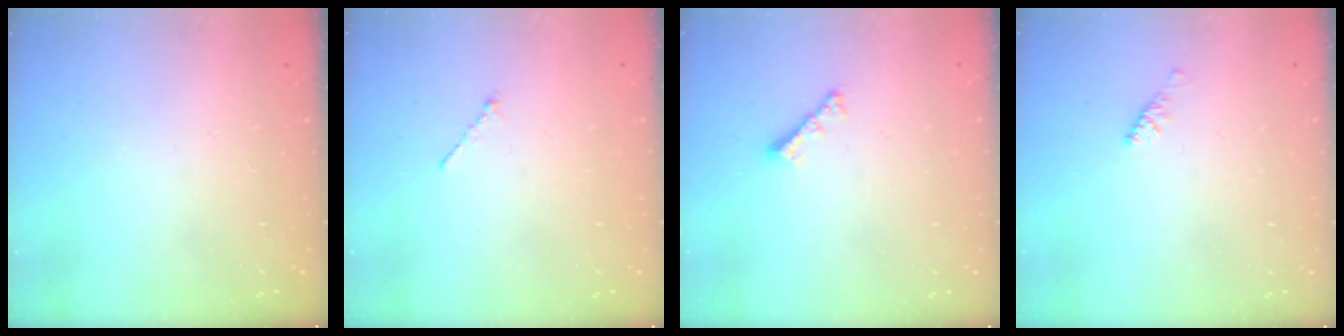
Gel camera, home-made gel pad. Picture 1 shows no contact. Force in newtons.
{"total": 1.2, "press": 1.2, "slide": 0.4}
{"total": 2.8, "press": 2.7, "slide": 0.6}
{"total": 2.9, "press": 2.8, "slide": 0.6}